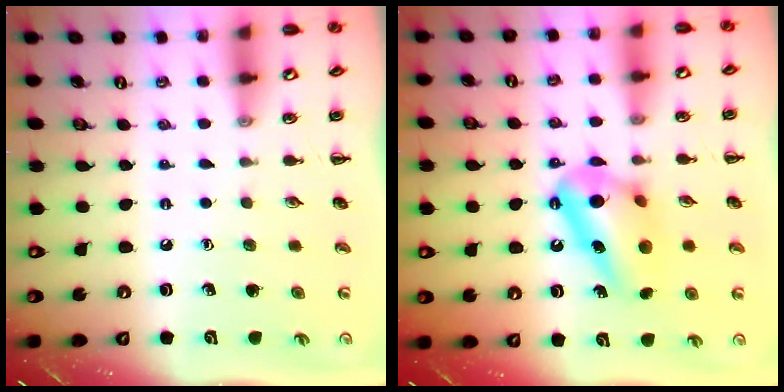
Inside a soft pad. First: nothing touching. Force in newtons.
{"total": 12.4, "press": 12.4, "slide": 0.2}